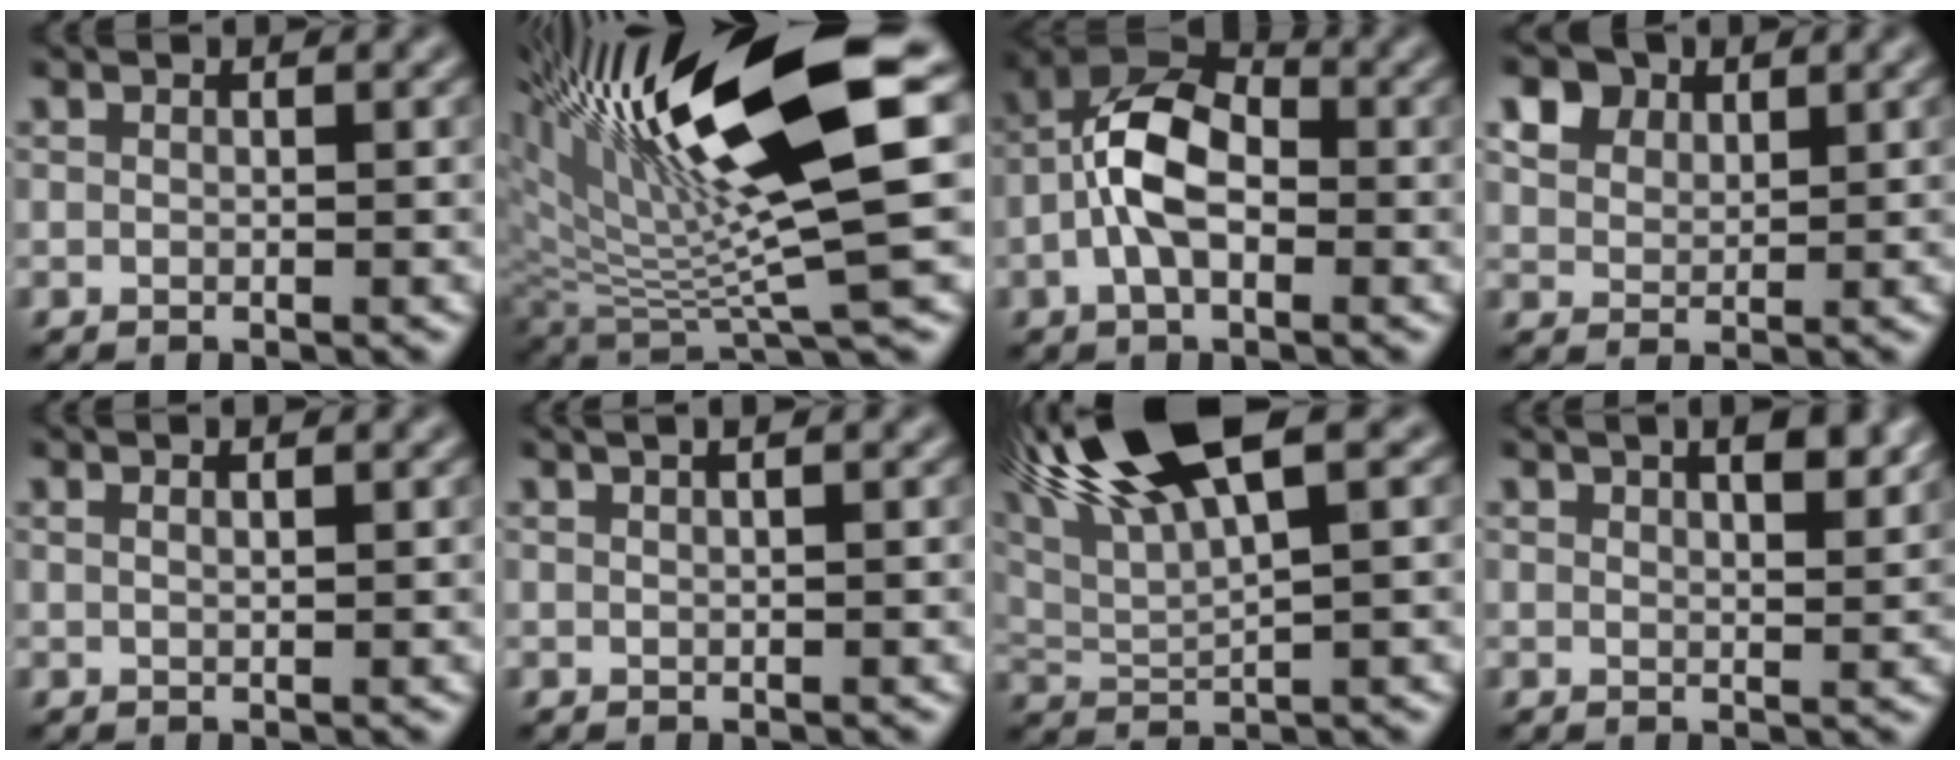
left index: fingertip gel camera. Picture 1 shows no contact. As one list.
[{"total": 15.1, "force": [6.3, 3.5, 13.2], "torque": [-0.234, 0.004, 0.117]}, {"total": 6.5, "force": [-1.3, 3.5, 5.3], "torque": [-0.108, 0.015, -0.033]}, {"total": 5.7, "force": [3.8, 3.4, 2.4], "torque": [-0.073, 0.006, 0.066]}, {"total": 1.1, "force": [0.6, 0.3, 0.8], "torque": [-0.005, -0.003, 0.006]}, {"total": 3.4, "force": [1.8, 1.7, 2.3], "torque": [-0.008, 0.015, -0.005]}, {"total": 11.8, "force": [6.6, 3.4, 9.2], "torque": [-0.175, 0.028, 0.112]}, {"total": 3.1, "force": [2.1, 0.9, 2.1], "torque": [-0.024, 0.002, 0.028]}]